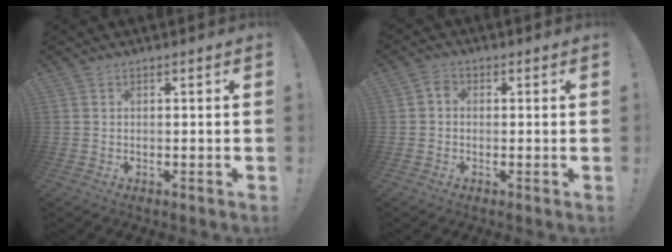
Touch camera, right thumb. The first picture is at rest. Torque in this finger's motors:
{"motor_torque": [0.17, -0.10, -0.11, -0.19, -0.09]}